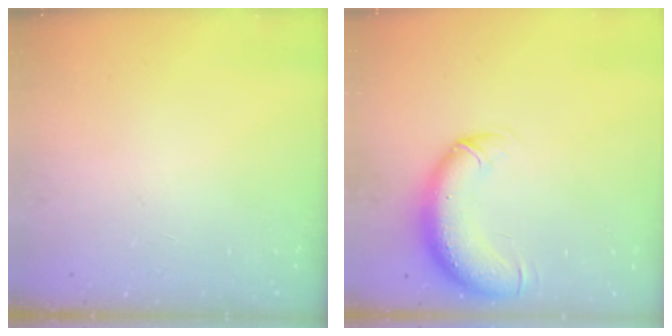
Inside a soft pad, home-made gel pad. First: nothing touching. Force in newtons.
{"total": 11.2, "press": 10.8, "slide": 2.9}